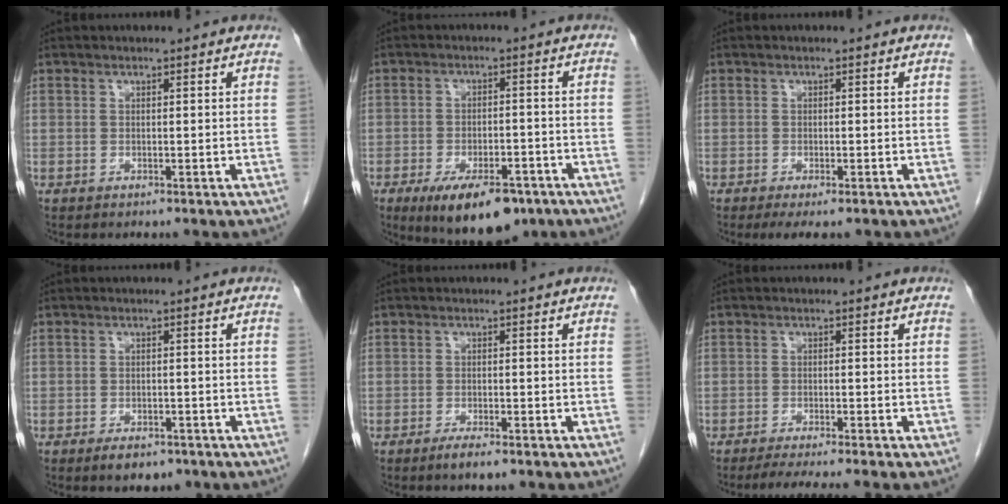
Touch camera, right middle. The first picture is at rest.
{"total": 11.7, "force": [-7.4, 4.9, 7.6], "torque": [-0.113, -0.007, -0.107]}
{"total": 3.3, "force": [-2.2, 0.8, 2.2], "torque": [-0.034, -0.010, -0.032]}
{"total": 3.8, "force": [-2.7, 1.9, 1.9], "torque": [-0.028, -0.001, -0.033]}
{"total": 2.6, "force": [-1.8, 0.5, 1.8], "torque": [-0.032, -0.003, -0.030]}
{"total": 5.6, "force": [-4.7, -0.8, 3.0], "torque": [-0.034, -0.013, -0.074]}